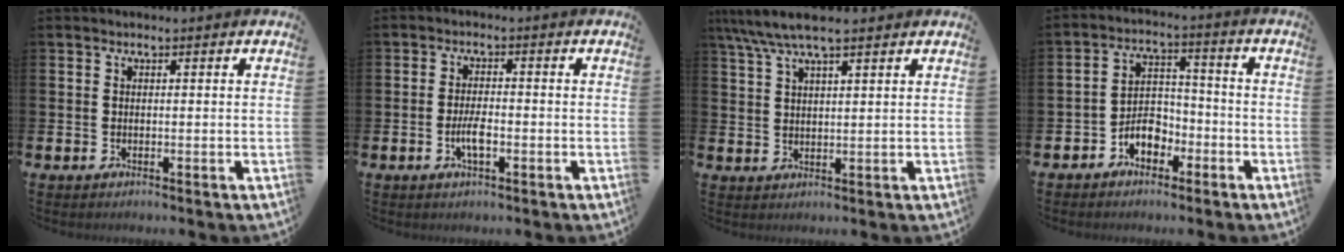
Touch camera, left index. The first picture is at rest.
{"total": 3.2, "force": [-1.0, 1.1, 2.8], "torque": [-0.055, 0.000, -0.022]}
{"total": 6.3, "force": [5.1, 1.2, 3.5], "torque": [-0.076, -0.011, 0.091]}
{"total": 4.8, "force": [-2.9, 3.2, 2.2], "torque": [-0.047, 0.011, -0.057]}